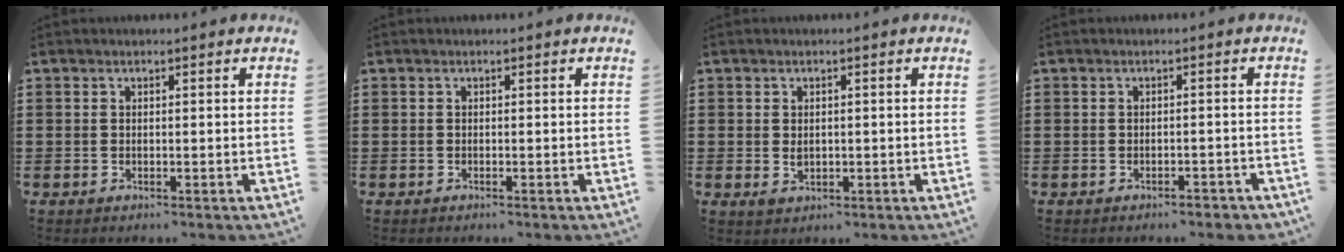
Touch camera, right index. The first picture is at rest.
{"total": 0.0}
{"total": 1.7, "force": [-0.1, 1.2, 1.2], "torque": [-0.025, 0.004, -0.003]}
{"total": 1.3, "force": [-1.2, 0.3, 0.3], "torque": [-0.012, -0.002, -0.025]}